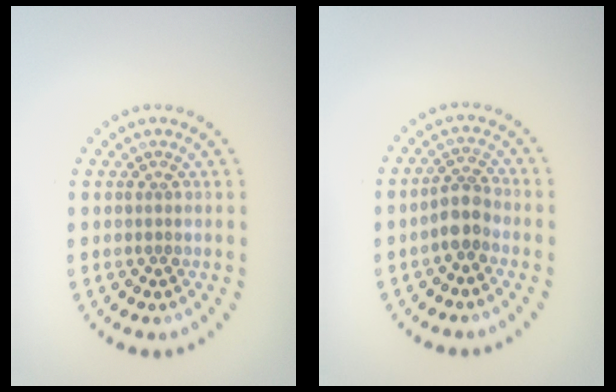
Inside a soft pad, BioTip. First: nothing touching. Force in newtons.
{"total": 2.3, "press": 2.0, "slide": 1.2}